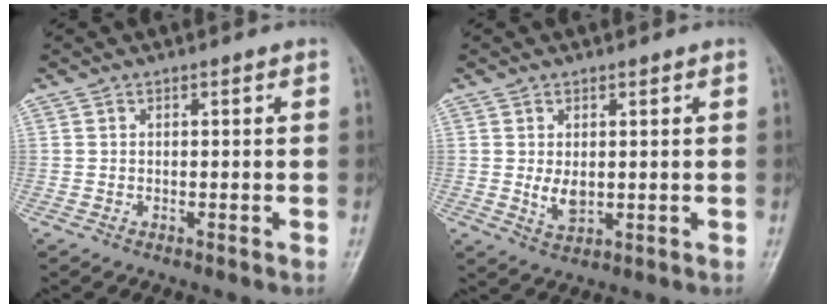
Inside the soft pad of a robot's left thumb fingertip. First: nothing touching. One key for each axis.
{"total": 3.5, "fx": 0.4, "fy": 2.2, "fz": 2.7, "tx": -0.042, "ty": -0.011, "tz": 0.016}